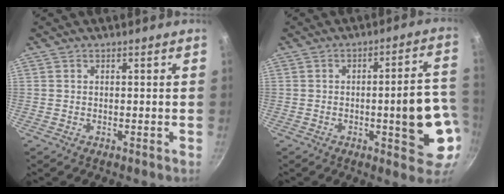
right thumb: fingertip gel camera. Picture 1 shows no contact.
{"total": 13.7, "force": [-2.6, 4.3, 12.8], "torque": [-0.139, 0.020, -0.031]}